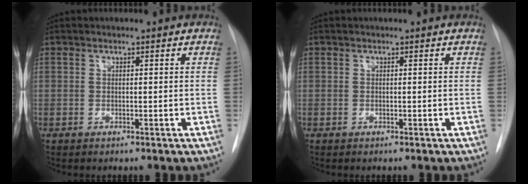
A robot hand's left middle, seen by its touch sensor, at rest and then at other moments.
{"total": 0.0}